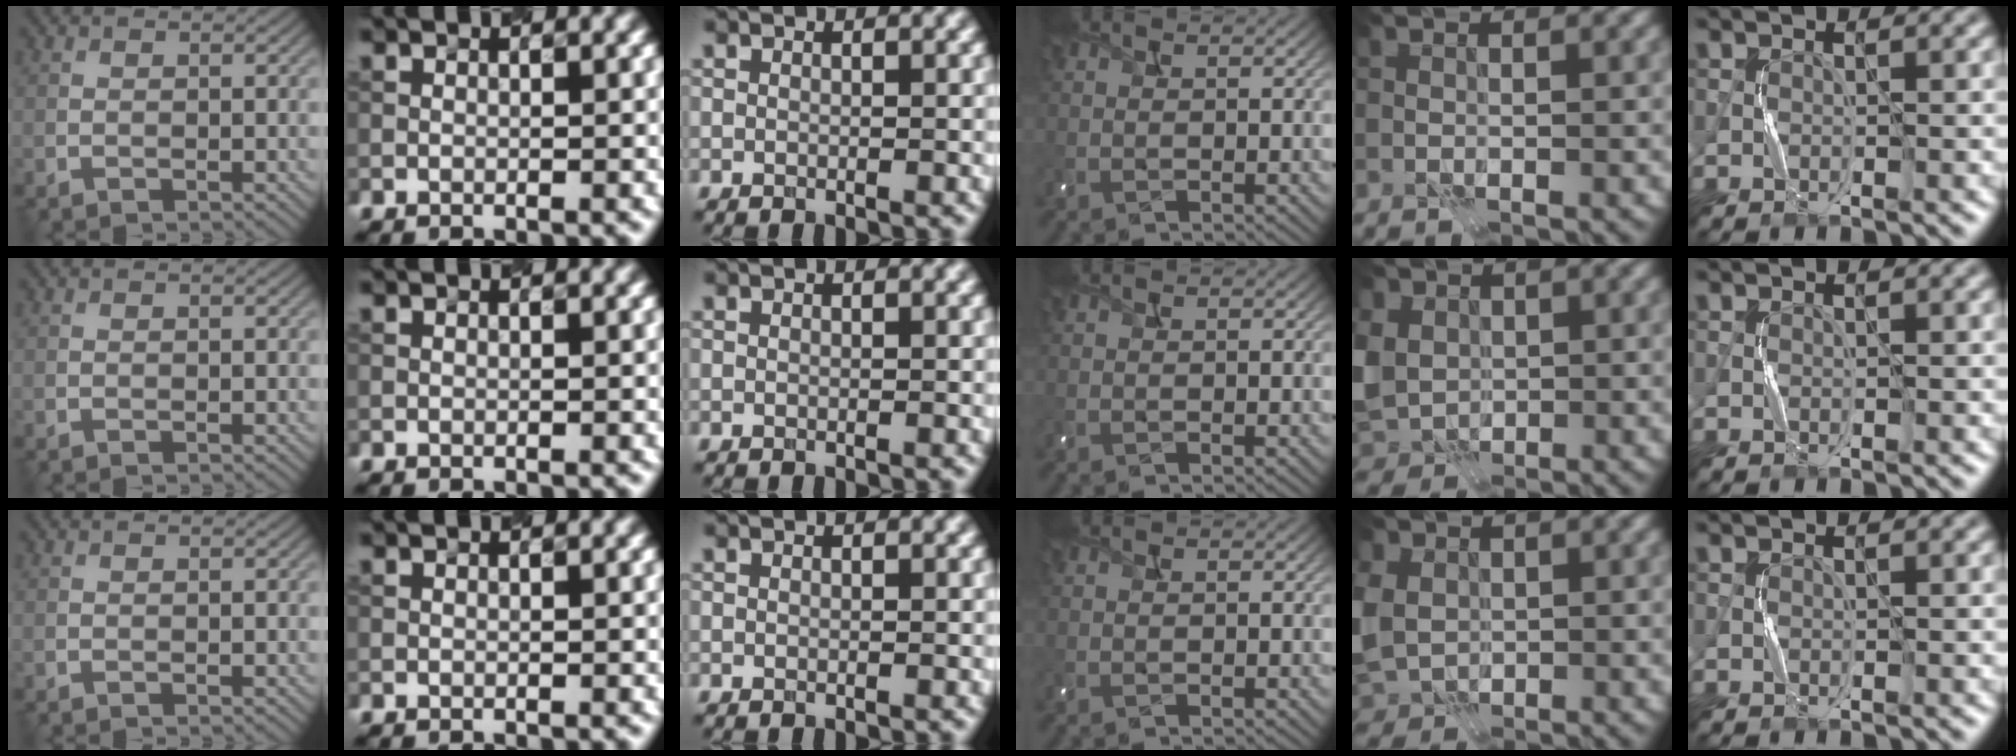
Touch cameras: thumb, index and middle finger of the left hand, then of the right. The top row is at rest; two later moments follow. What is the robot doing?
{"motion": "press", "object": "camera"}